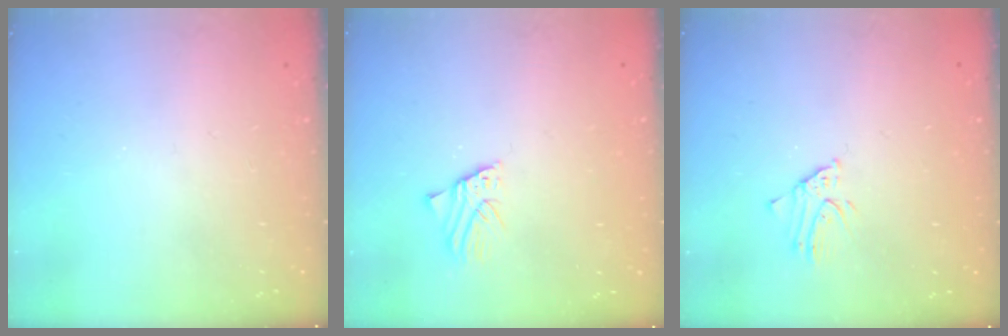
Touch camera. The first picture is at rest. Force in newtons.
{"total": 1.8, "press": 1.8, "slide": 0.1}
{"total": 2.5, "press": 2.5, "slide": 0.2}